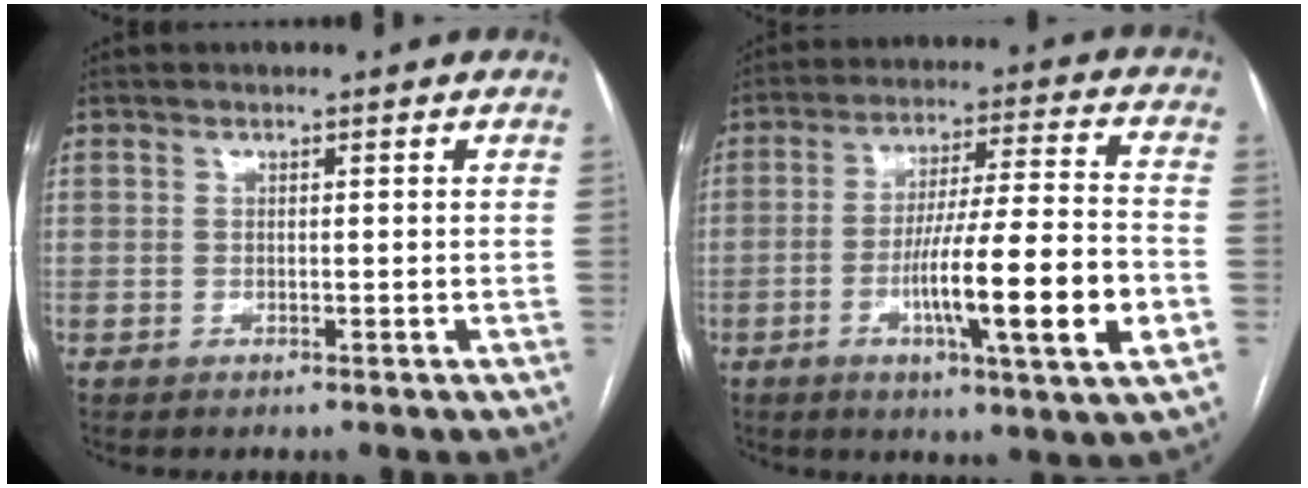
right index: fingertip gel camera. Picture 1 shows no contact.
{"total": 16.1, "force": [-4.5, 0.4, 15.5], "torque": [-0.256, -0.005, -0.072]}